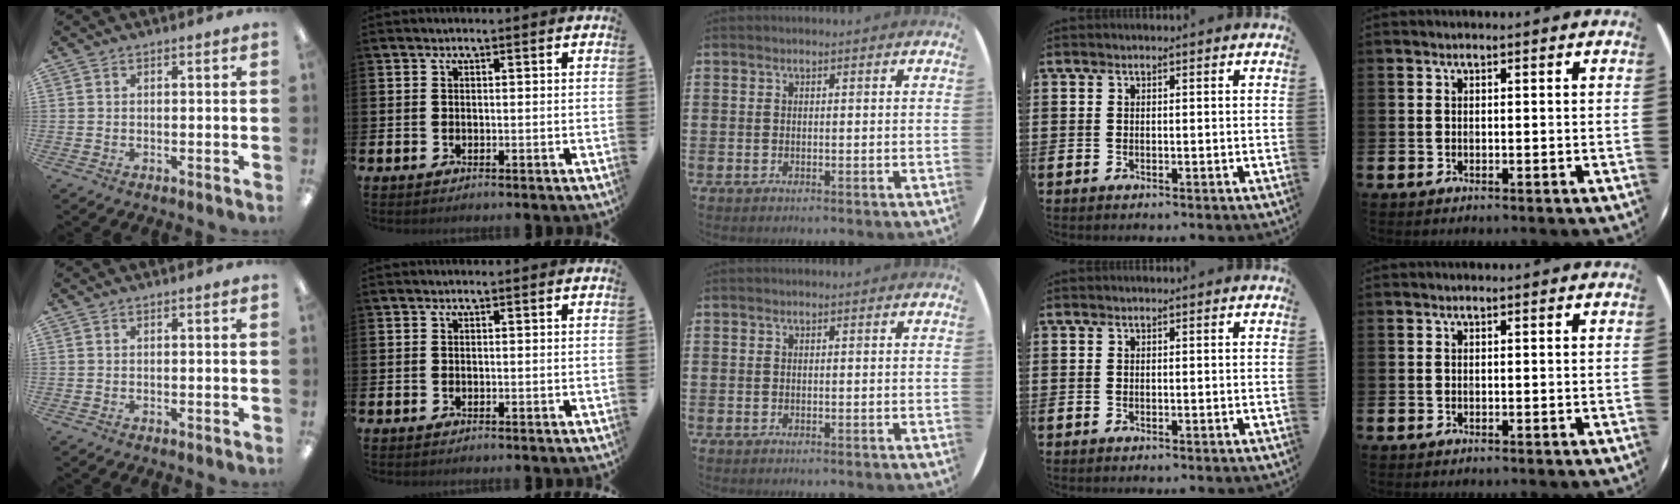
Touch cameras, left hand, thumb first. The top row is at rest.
{}